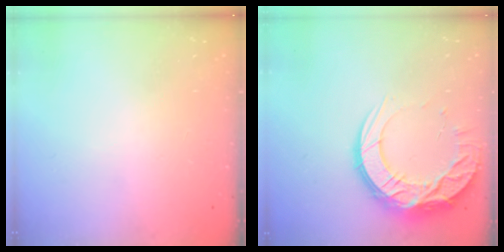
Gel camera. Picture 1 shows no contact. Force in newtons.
{"total": 16.5, "press": 16.5, "slide": 1.4}